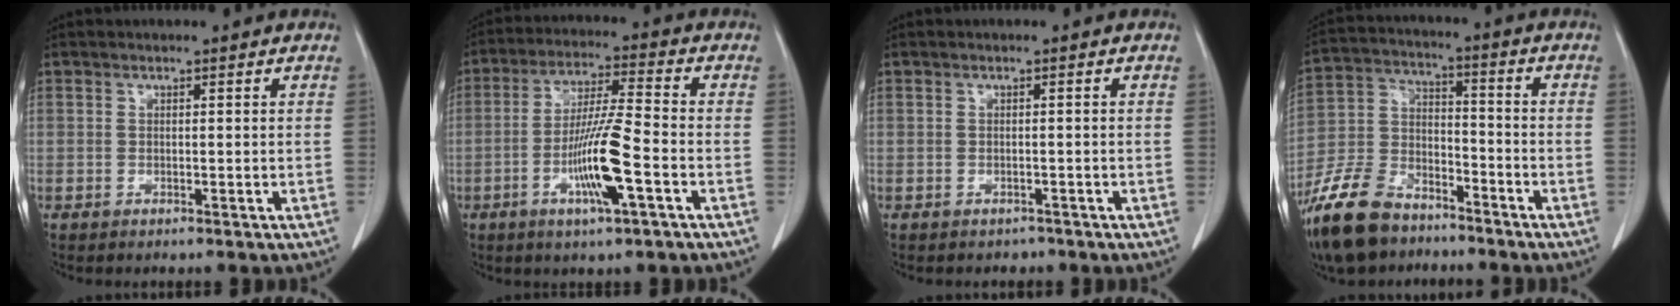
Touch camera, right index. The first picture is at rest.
{"total": 10.8, "force": [-3.7, 0.4, 10.2], "torque": [-0.195, -0.008, -0.070]}
{"total": 1.4, "force": [-1.2, 0.8, 0.0], "torque": [-0.005, 0.000, -0.018]}
{"total": 13.6, "force": [-10.3, 6.2, 6.2], "torque": [-0.143, -0.004, -0.195]}